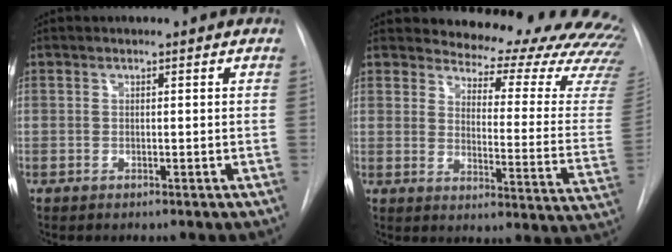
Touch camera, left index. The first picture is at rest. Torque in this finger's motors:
{"motor_torque": [0.16, -0.80, -0.06, -0.01]}